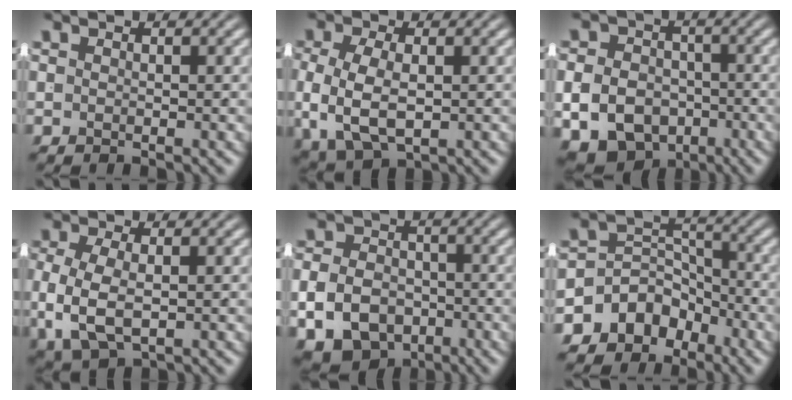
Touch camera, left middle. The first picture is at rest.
{"total": 5.9, "force": [-0.7, 4.0, 4.3], "torque": [-0.106, -0.023, 0.007]}
{"total": 13.2, "force": [-5.3, 11.3, 4.4], "torque": [-0.087, -0.051, -0.088]}
{"total": 5.3, "force": [-0.7, 3.4, 3.9], "torque": [-0.101, -0.024, 0.007]}
{"total": 10.7, "force": [-4.6, 8.8, 3.9], "torque": [-0.071, -0.041, -0.074]}
{"total": 10.1, "force": [-4.6, 8.2, 3.7], "torque": [-0.078, -0.031, -0.079]}